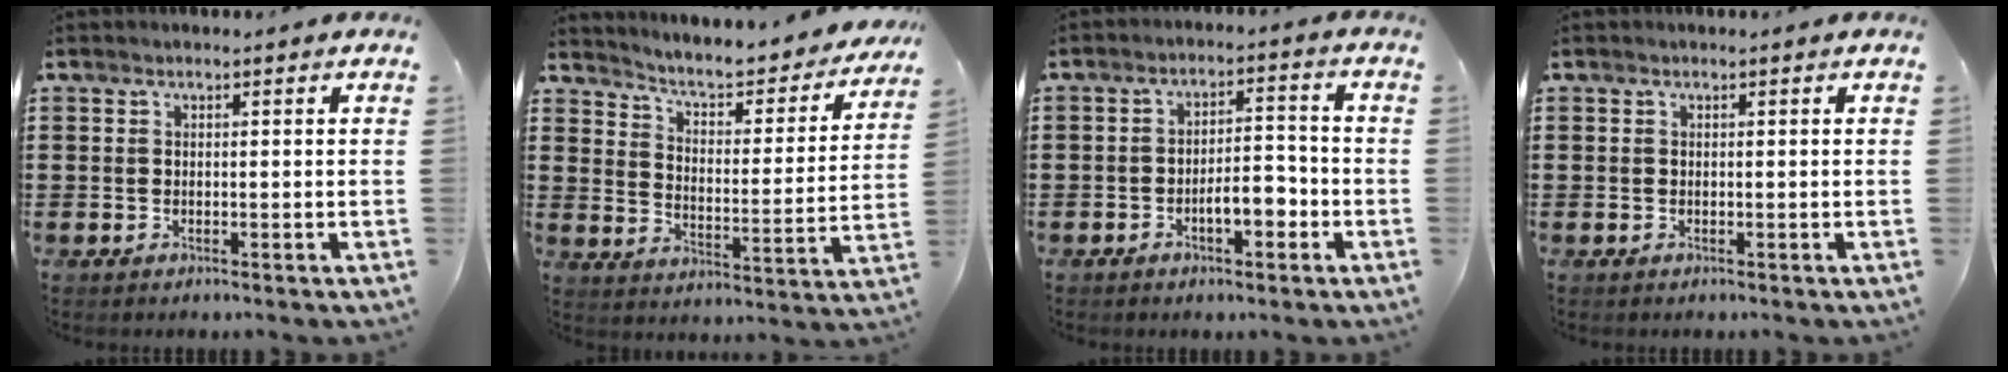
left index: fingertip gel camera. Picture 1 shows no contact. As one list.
[{"total": 4.6, "force": [4.0, 1.0, 1.9], "torque": [-0.050, -0.032, 0.058]}, {"total": 5.6, "force": [-2.6, 2.2, 4.5], "torque": [-0.067, 0.010, -0.049]}, {"total": 0.0}]